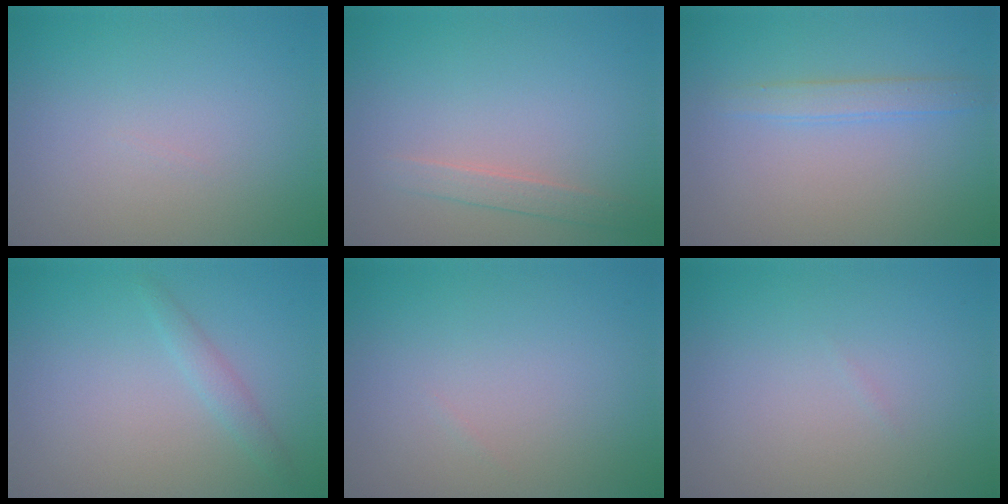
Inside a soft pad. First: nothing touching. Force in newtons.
{"total": 1.6, "press": 1.6, "slide": 0.2}
{"total": 1.8, "press": 1.8, "slide": 0.1}
{"total": 1.3, "press": 1.3, "slide": 0.1}
{"total": 0.0}
{"total": 0.0}